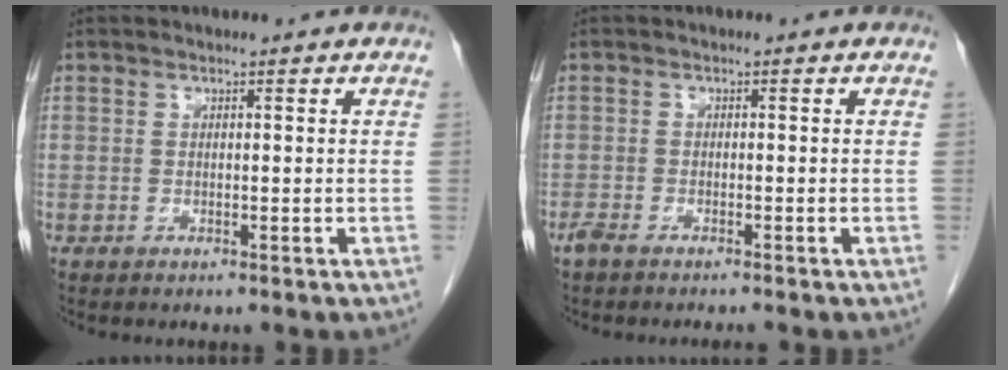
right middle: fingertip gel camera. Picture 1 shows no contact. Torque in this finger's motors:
{"motor_torque": [0.22, -0.12, 0.00, 0.00]}